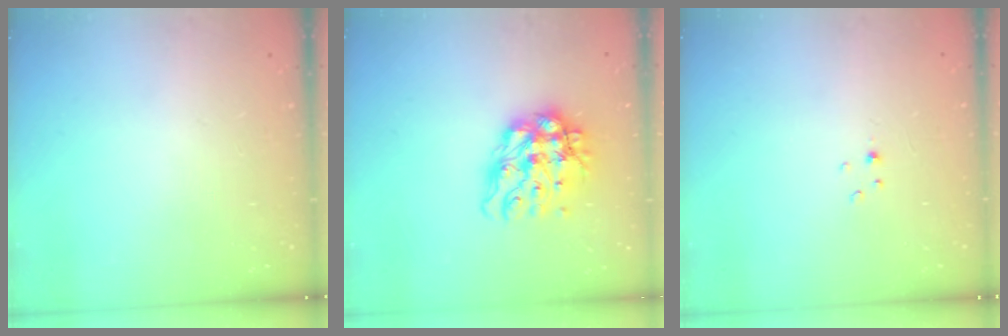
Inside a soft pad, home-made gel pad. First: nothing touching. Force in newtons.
{"total": 15.5, "press": 15.4, "slide": 1.5}
{"total": 1.4, "press": 1.3, "slide": 0.2}